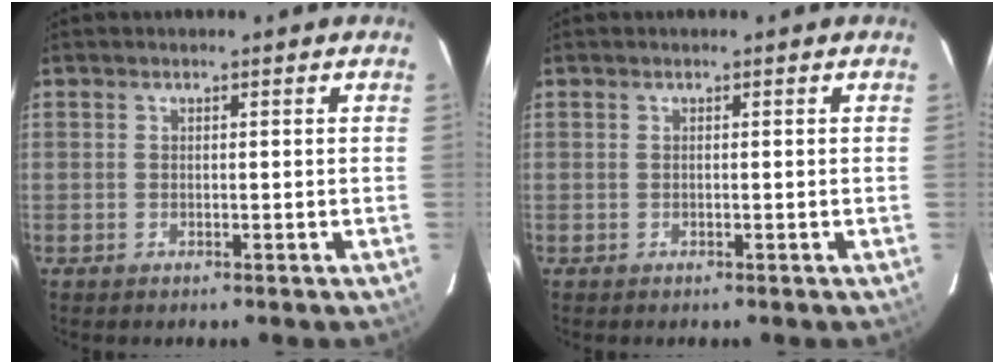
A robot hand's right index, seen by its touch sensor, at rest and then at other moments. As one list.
[{"total": 0.0}]